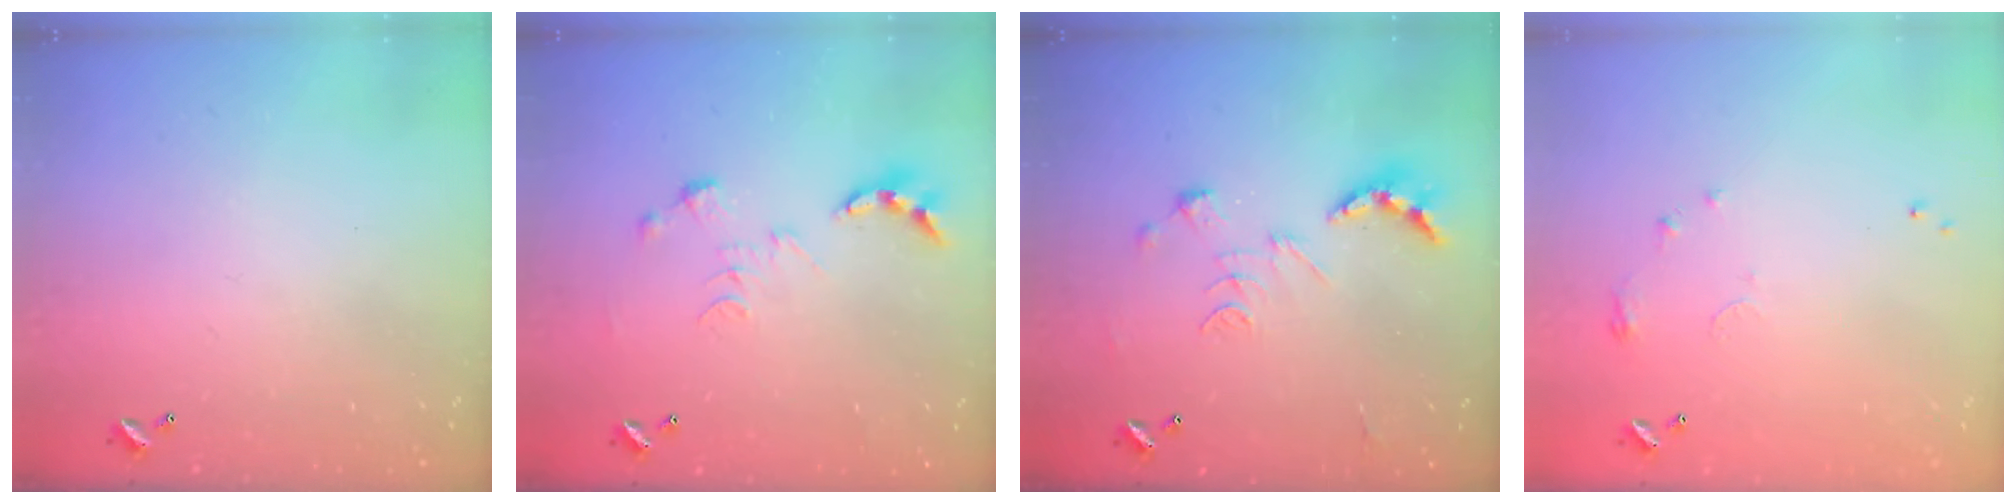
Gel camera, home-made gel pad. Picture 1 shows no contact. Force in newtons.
{"total": 0.0}
{"total": 2.5, "press": 2.0, "slide": 1.5}
{"total": 6.3, "press": 6.3, "slide": 0.9}